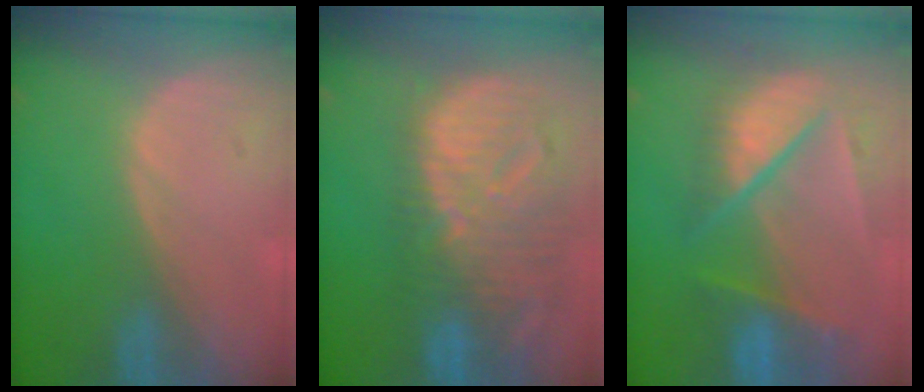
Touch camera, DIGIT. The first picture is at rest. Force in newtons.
{"total": 12.6, "press": 11.0, "slide": 6.2}
{"total": 9.4, "press": 8.2, "slide": 4.6}